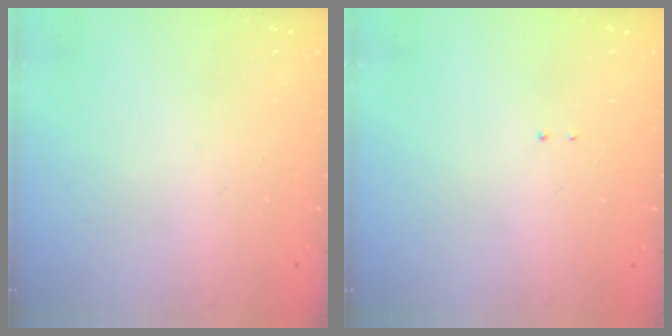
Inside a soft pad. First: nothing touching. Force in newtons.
{"total": 1.3, "press": 1.2, "slide": 0.6}